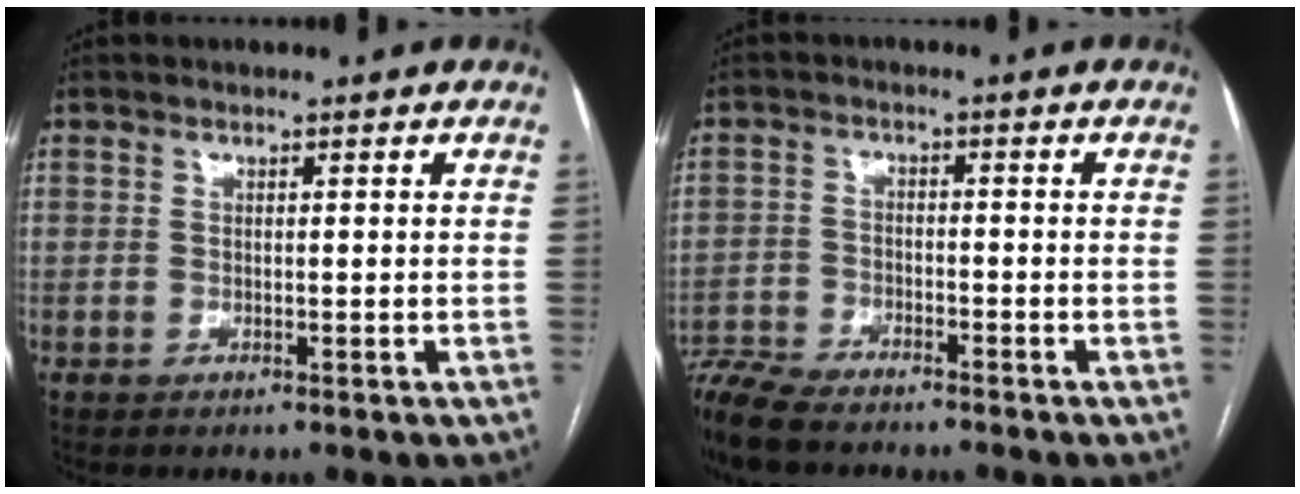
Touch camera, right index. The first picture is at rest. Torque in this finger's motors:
{"motor_torque": [0.08, -0.59, 0.10, 0.06]}